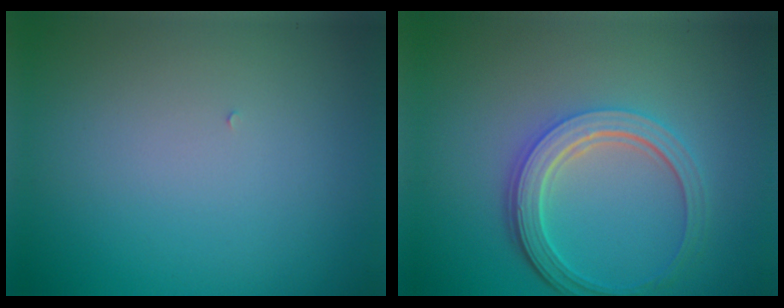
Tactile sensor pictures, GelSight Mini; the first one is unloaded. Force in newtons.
{"total": 5.0, "press": 3.8, "slide": 3.2}